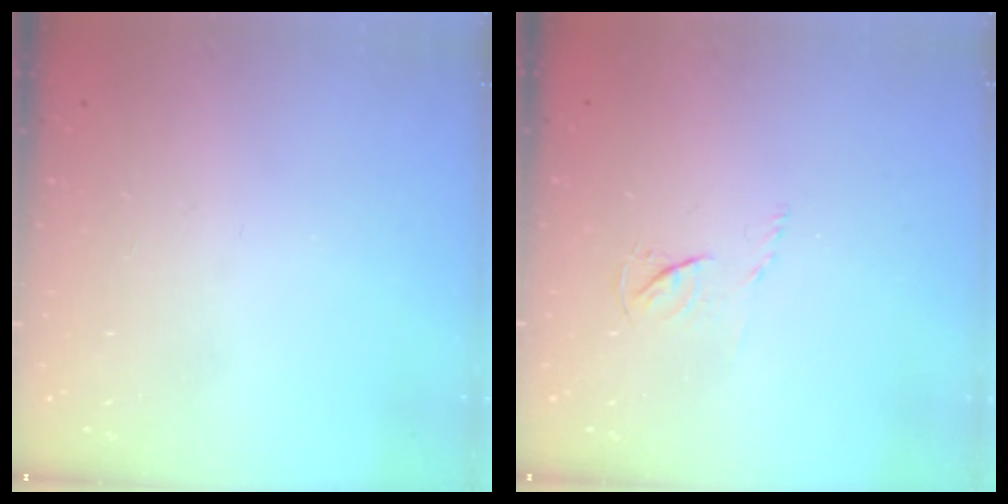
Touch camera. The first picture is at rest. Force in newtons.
{"total": 3.8, "press": 3.8, "slide": 0.5}